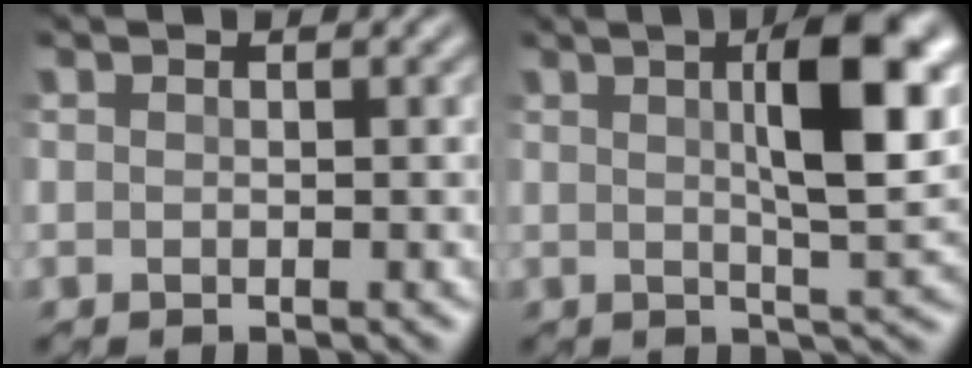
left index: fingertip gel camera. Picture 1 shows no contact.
{"total": 7.7, "force": [2.3, 1.7, 7.2], "torque": [-0.114, 0.012, 0.037]}